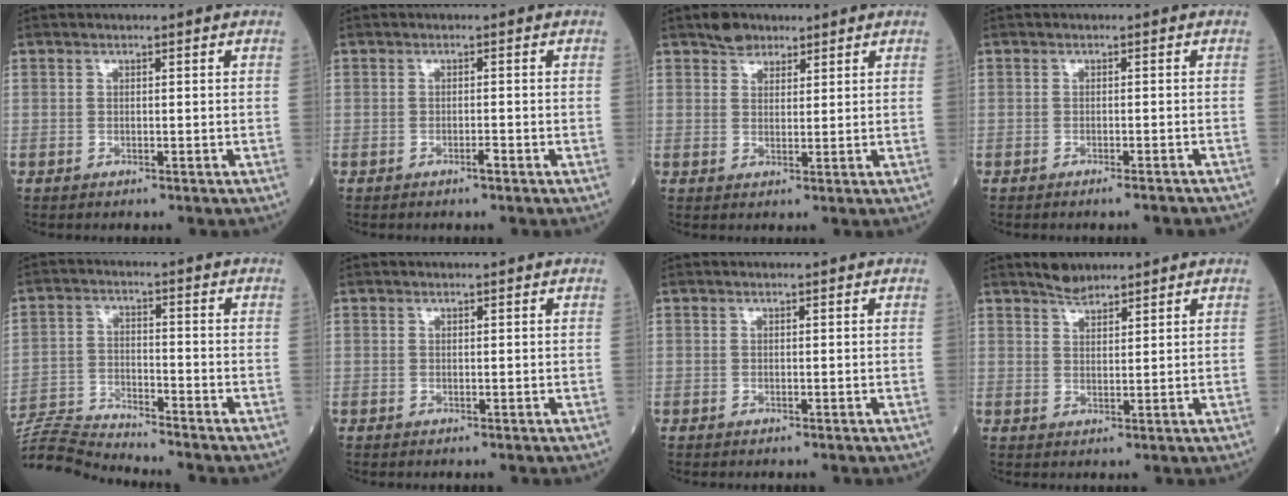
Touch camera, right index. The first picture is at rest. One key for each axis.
{"total": 0.9, "fx": -0.6, "fy": 0.0, "fz": 0.6, "tx": -0.013, "ty": 0.000, "tz": -0.011}
{"total": 3.2, "fx": 2.5, "fy": 1.9, "fz": 0.8, "tx": -0.011, "ty": 0.005, "tz": 0.039}
{"total": 3.7, "fx": -3.4, "fy": 0.3, "fz": 1.5, "tx": -0.017, "ty": -0.004, "tz": -0.042}
{"total": 9.4, "fx": -9.2, "fy": -1.8, "fz": 0.6, "tx": -0.014, "ty": -0.002, "tz": -0.173}
{"total": 0.0}
{"total": 0.0}
{"total": 2.9, "fx": 2.7, "fy": 0.8, "fz": 0.7, "tx": -0.013, "ty": 0.002, "tz": 0.047}